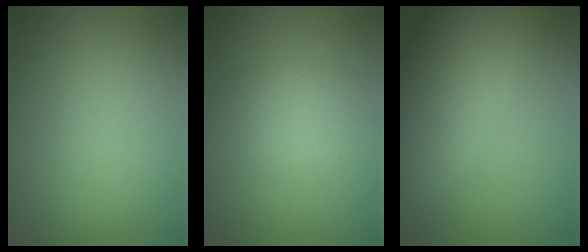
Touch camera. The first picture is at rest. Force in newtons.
{"total": 3.2, "press": 3.2, "slide": 0.1}
{"total": 9.3, "press": 9.3, "slide": 0.3}